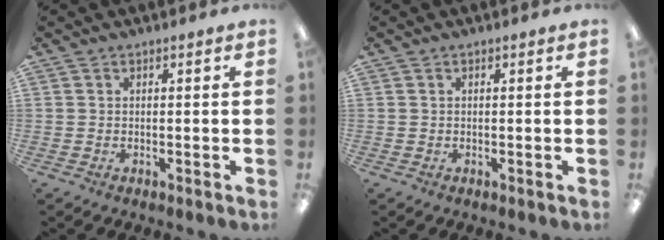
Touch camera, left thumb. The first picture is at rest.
{"total": 0.0}